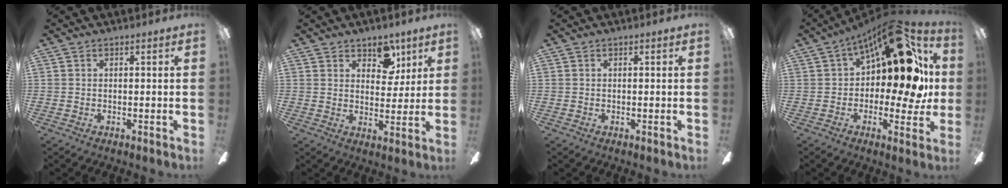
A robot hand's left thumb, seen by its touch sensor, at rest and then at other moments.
{"total": 7.7, "force": [4.6, 4.9, 3.7], "torque": [-0.023, -0.018, 0.075]}
{"total": 0.0}
{"total": 19.5, "force": [7.9, 9.0, 15.4], "torque": [-0.218, -0.043, 0.123]}